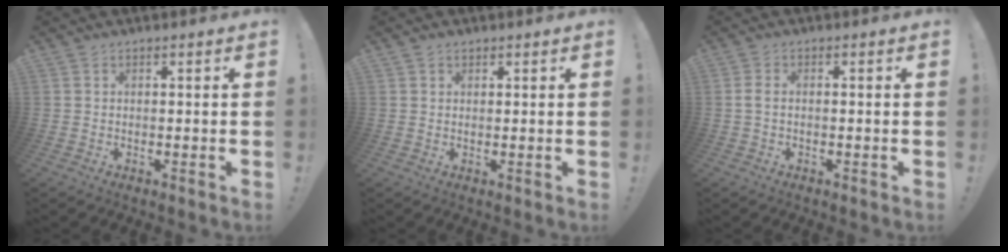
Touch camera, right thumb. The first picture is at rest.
{"total": 1.4, "force": [1.1, 0.9, 0.0], "torque": [0.004, 0.000, 0.019]}
{"total": 1.7, "force": [0.0, 0.8, 1.5], "torque": [-0.037, 0.008, 0.001]}